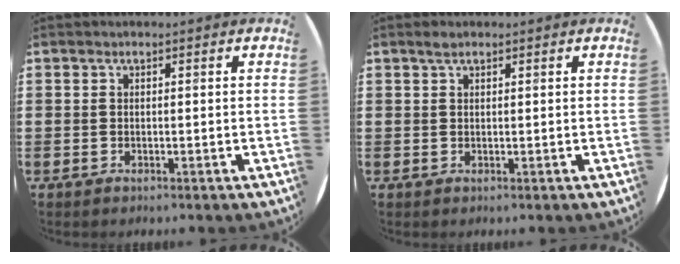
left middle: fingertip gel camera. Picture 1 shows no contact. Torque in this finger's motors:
{"motor_torque": [0.29, -0.23, -0.01, 0.02]}